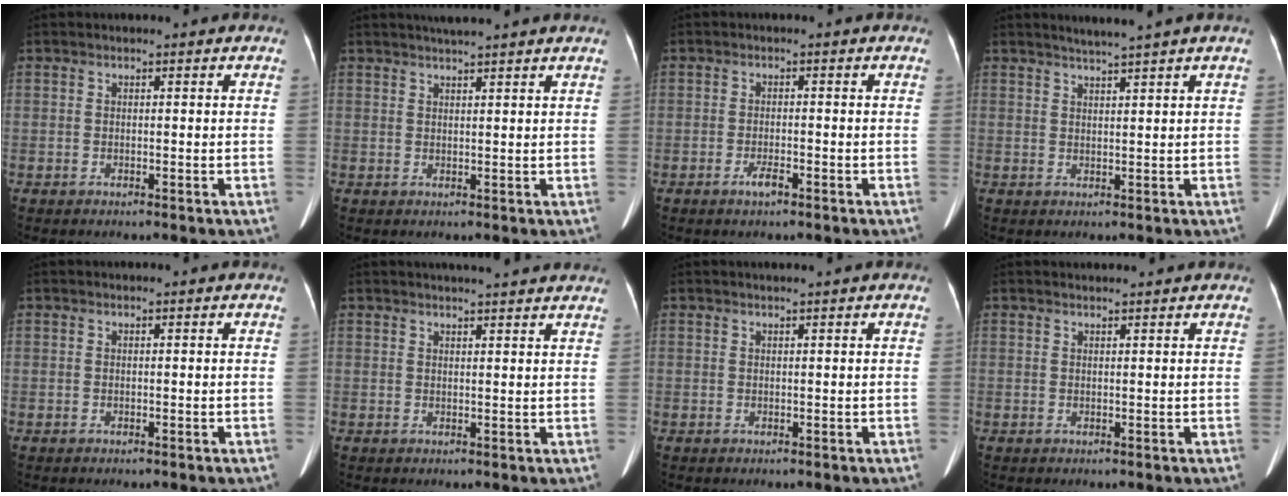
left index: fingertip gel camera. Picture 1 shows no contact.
{"total": 5.3, "force": [4.6, -0.7, 2.5], "torque": [-0.036, 0.024, 0.063]}
{"total": 2.0, "force": [-1.4, 0.4, 1.3], "torque": [-0.030, -0.005, -0.026]}
{"total": 2.8, "force": [2.3, -1.0, 1.2], "torque": [-0.015, 0.002, 0.041]}
{"total": 0.0}
{"total": 9.8, "force": [8.9, 0.7, 4.1], "torque": [-0.051, 0.020, 0.092]}
{"total": 0.6, "force": [0.5, -0.1, 0.3], "torque": [-0.005, 0.010, 0.011]}
{"total": 1.9, "force": [1.9, 0.2, 0.3], "torque": [-0.010, 0.020, 0.027]}